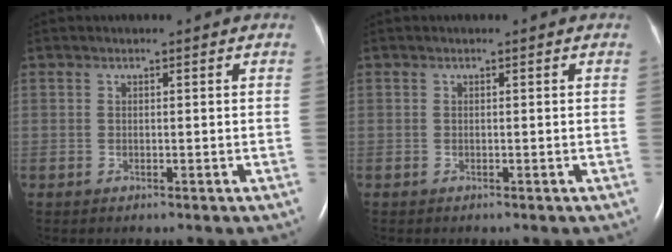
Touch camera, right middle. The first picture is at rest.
{"total": 0.0}